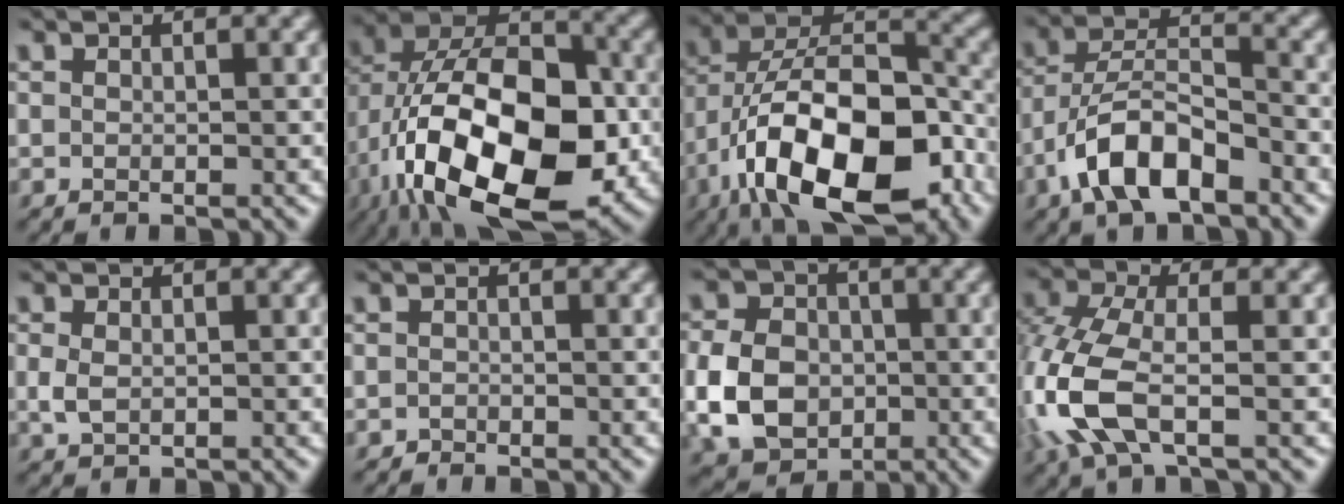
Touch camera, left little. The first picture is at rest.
{"total": 18.5, "force": [-6.3, 9.8, 14.3], "torque": [-0.243, 0.005, -0.113]}
{"total": 16.2, "force": [-7.8, 7.7, 11.9], "torque": [-0.180, 0.007, -0.139]}
{"total": 7.1, "force": [-4.1, 2.9, 5.0], "torque": [-0.089, 0.011, -0.083]}
{"total": 1.6, "force": [-0.2, 1.1, 1.1], "torque": [-0.033, 0.001, 0.001]}
{"total": 0.5, "force": [-0.5, 0.1, -0.1], "torque": [0.003, -0.001, -0.010]}
{"total": 7.4, "force": [-1.5, 5.7, 4.3], "torque": [-0.100, -0.003, -0.038]}
{"total": 7.2, "force": [-2.6, 3.2, 5.9], "torque": [-0.167, 0.003, -0.061]}